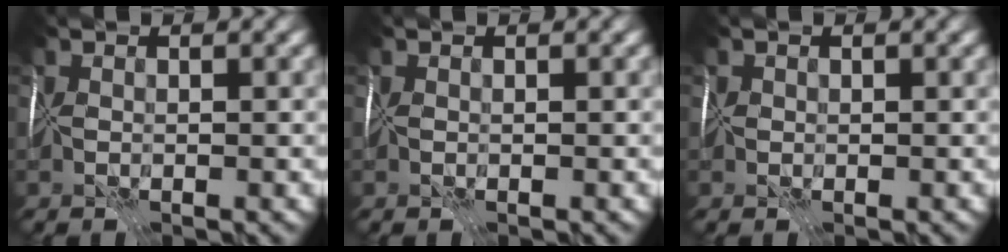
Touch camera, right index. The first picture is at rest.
{"total": 0.0}
{"total": 0.5, "force": [0.1, 0.5, -0.1], "torque": [0.006, 0.005, -0.004]}